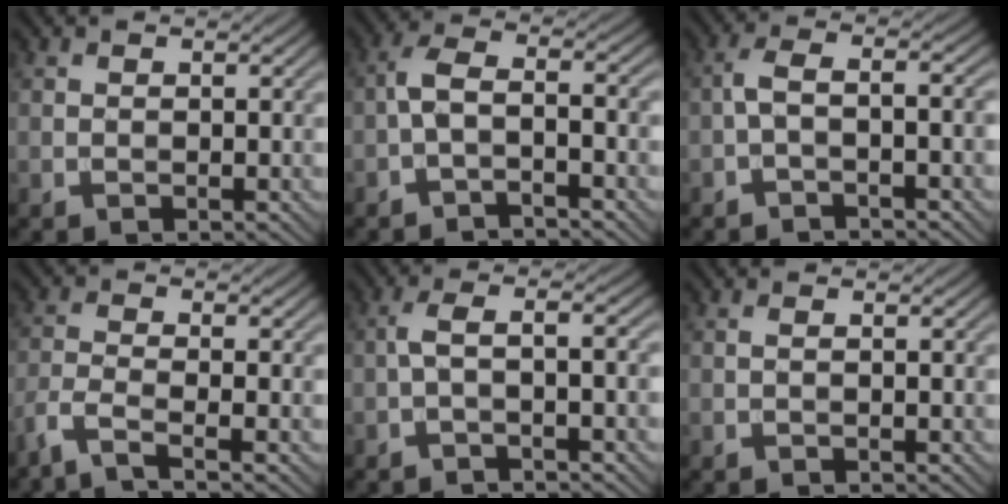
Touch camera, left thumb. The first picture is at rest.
{"total": 4.1, "force": [-2.2, 1.3, 3.3], "torque": [-0.072, 0.009, -0.052]}
{"total": 3.5, "force": [-1.6, 0.9, 2.9], "torque": [-0.060, 0.008, -0.038]}
{"total": 4.0, "force": [-2.9, 0.7, 2.7], "torque": [-0.056, -0.005, -0.077]}
{"total": 3.5, "force": [-1.2, 0.7, 3.2], "torque": [-0.058, 0.011, -0.031]}
{"total": 0.6, "force": [-0.1, 0.0, 0.6], "torque": [-0.012, 0.001, -0.003]}